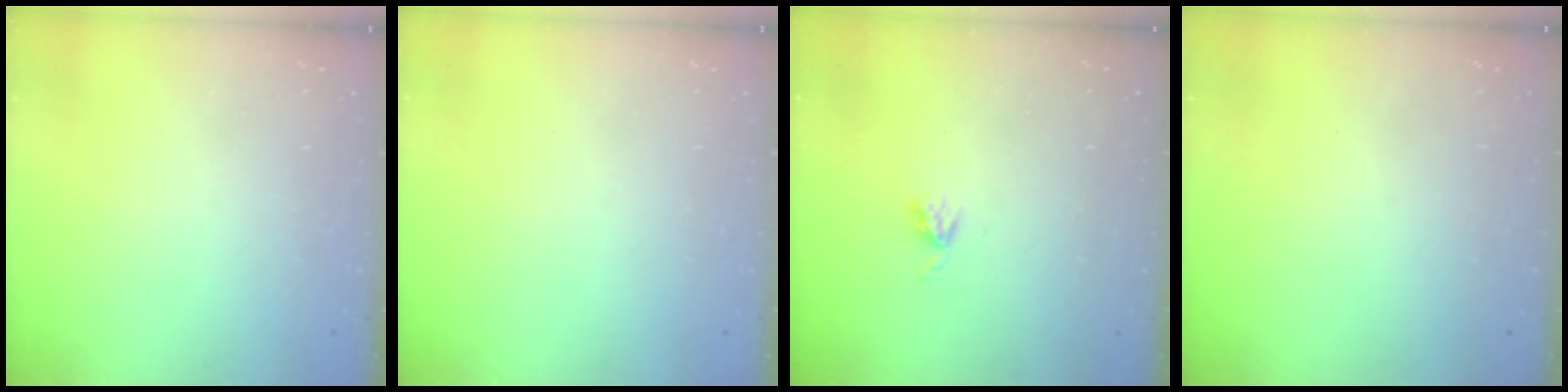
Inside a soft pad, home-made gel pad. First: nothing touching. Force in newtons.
{"total": 0.0}
{"total": 4.0, "press": 4.0, "slide": 0.5}
{"total": 0.0}